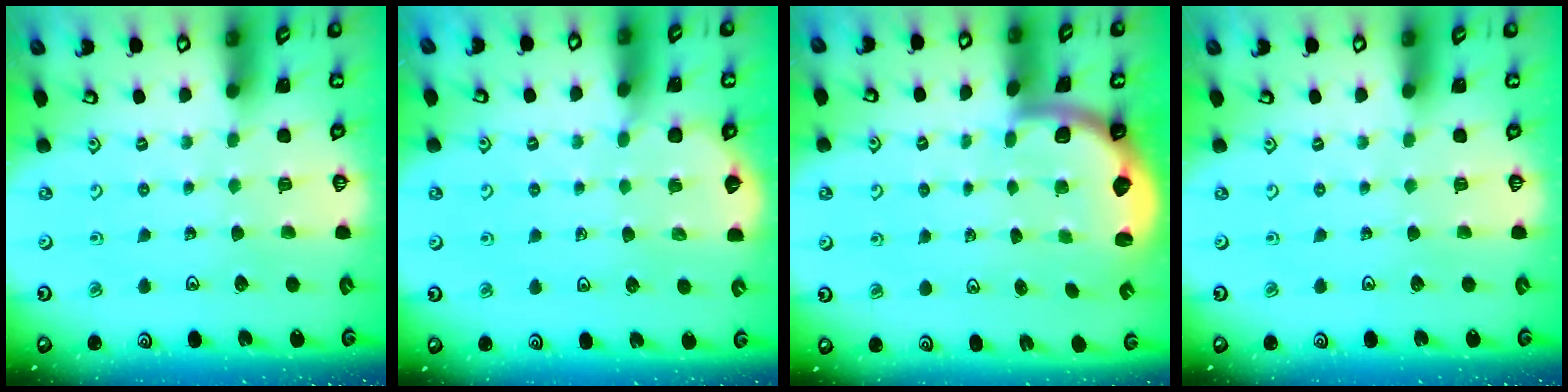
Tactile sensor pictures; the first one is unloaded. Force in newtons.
{"total": 2.3, "press": 2.3, "slide": 0.1}
{"total": 1.9, "press": 1.8, "slide": 0.5}
{"total": 0.0}